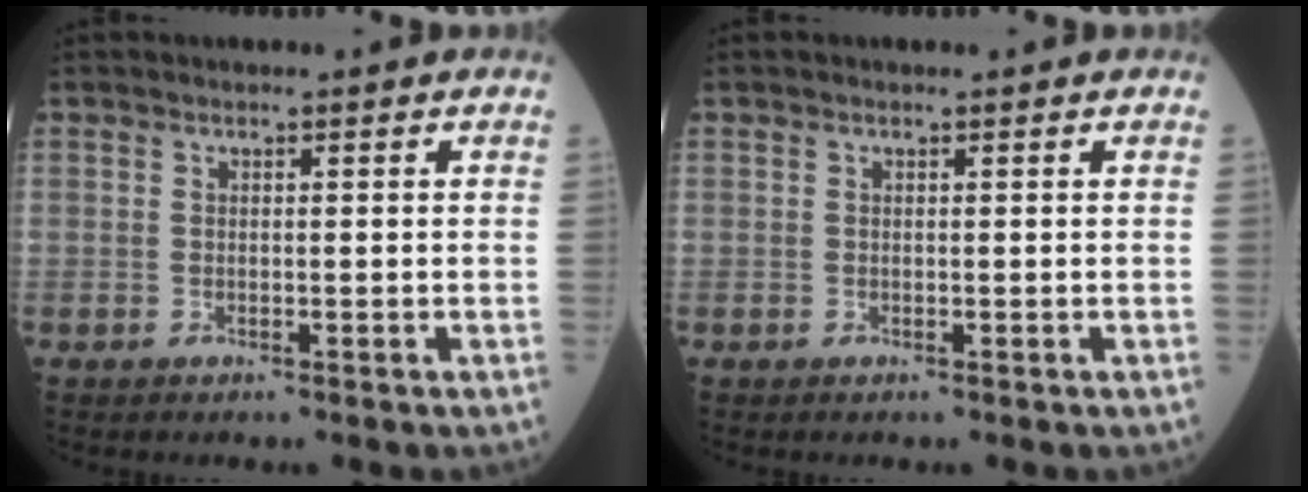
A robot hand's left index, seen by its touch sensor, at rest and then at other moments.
{"total": 0.7, "force": [-0.7, -0.1, -0.1], "torque": [0.001, -0.007, -0.010]}